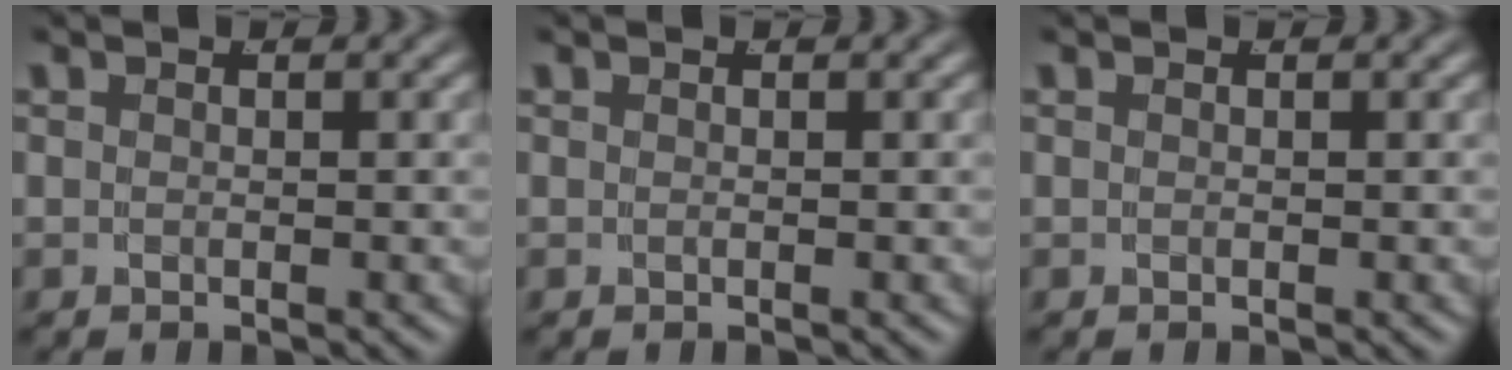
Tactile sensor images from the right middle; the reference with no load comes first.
{"total": 0.0}
{"total": 0.0}